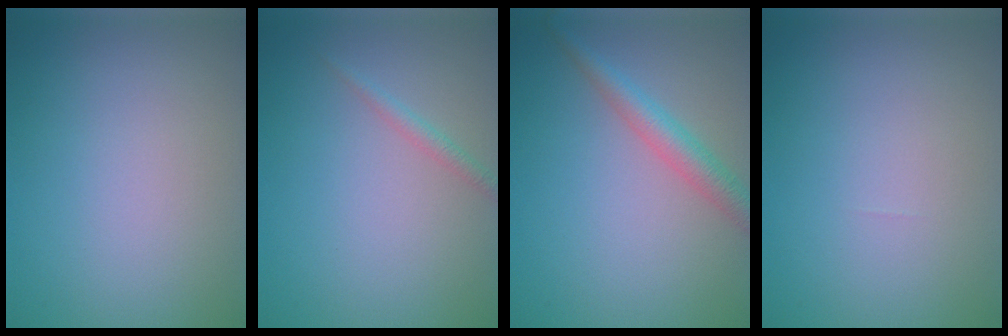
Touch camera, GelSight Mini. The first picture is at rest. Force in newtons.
{"total": 1.1, "press": 1.1, "slide": 0.0}
{"total": 2.9, "press": 2.9, "slide": 0.1}
{"total": 0.0}